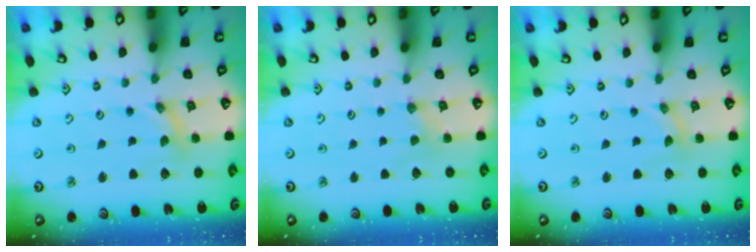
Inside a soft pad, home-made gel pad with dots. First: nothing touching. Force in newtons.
{"total": 1.2, "press": 1.2, "slide": 0.3}
{"total": 0.0}